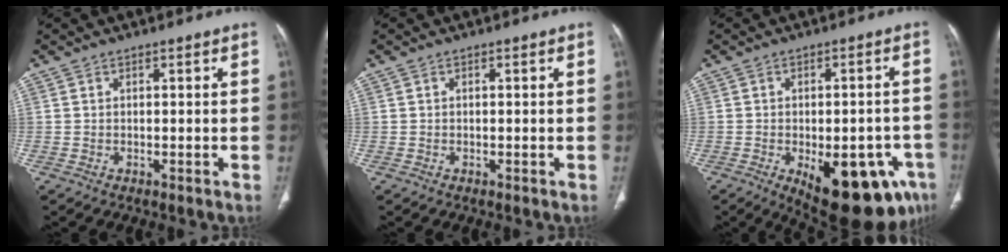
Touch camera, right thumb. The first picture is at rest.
{"total": 0.0}
{"total": 19.9, "force": [-8.3, 8.8, 15.8], "torque": [-0.149, 0.013, -0.091]}